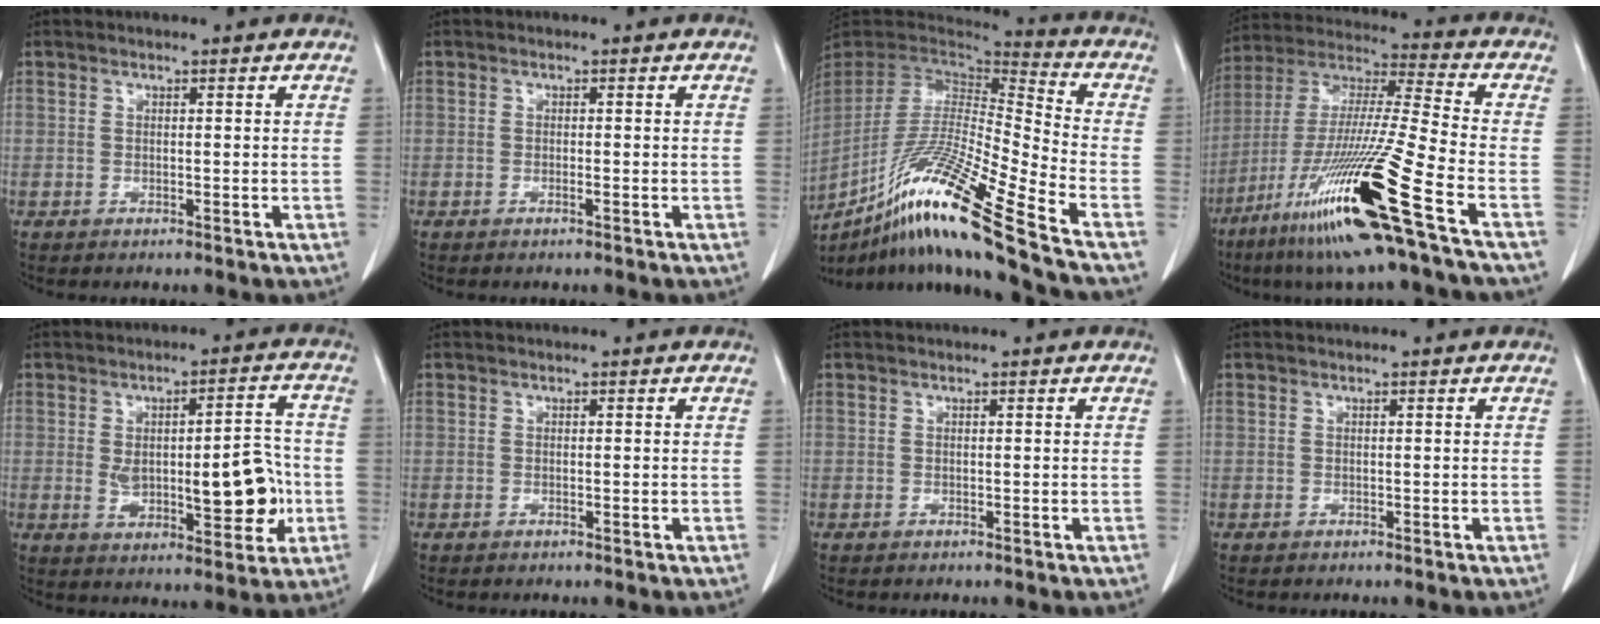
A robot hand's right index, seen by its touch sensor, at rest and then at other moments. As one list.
[{"total": 0.6, "force": [-0.4, -0.1, 0.5], "torque": [-0.009, 0.001, -0.006]}, {"total": 22.7, "force": [-14.2, -0.9, 17.8], "torque": [-0.339, -0.045, -0.269]}, {"total": 22.1, "force": [-11.2, -0.9, 19.1], "torque": [-0.383, -0.051, -0.214]}, {"total": 13.2, "force": [-1.2, 5.0, 12.2], "torque": [-0.176, 0.013, -0.002]}, {"total": 0.0}, {"total": 0.0}, {"total": 0.0}]